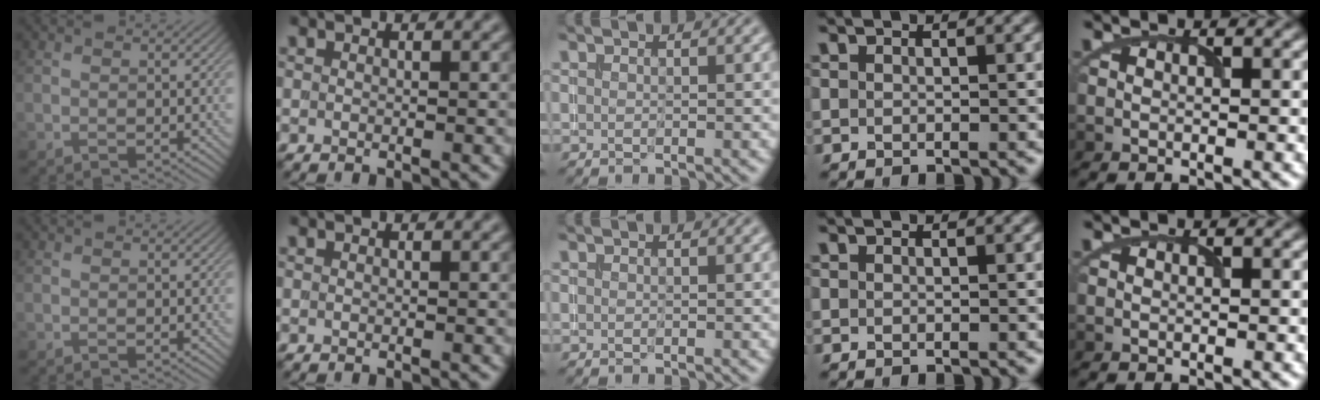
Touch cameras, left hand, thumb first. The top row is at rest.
{}